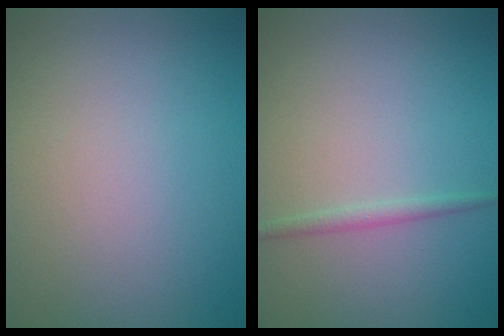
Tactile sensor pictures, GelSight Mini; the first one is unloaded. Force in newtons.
{"total": 1.0, "press": 1.0, "slide": 0.0}